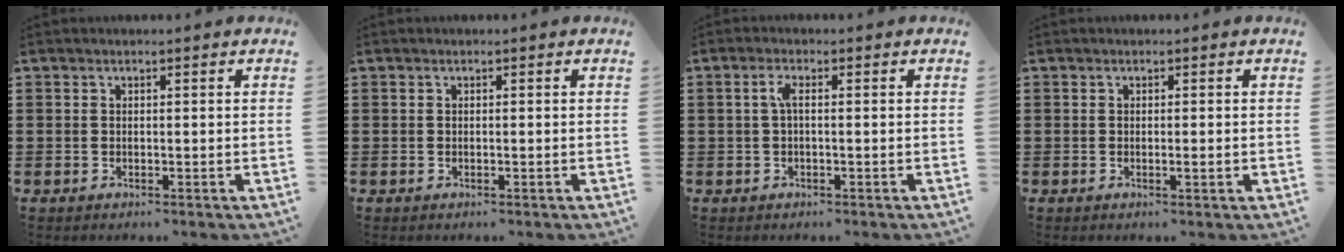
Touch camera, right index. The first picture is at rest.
{"total": 0.0}
{"total": 2.2, "force": [-0.1, 0.5, 2.1], "torque": [-0.041, 0.003, -0.003]}
{"total": 1.2, "force": [-0.3, -0.1, 1.1], "torque": [-0.018, -0.007, -0.004]}